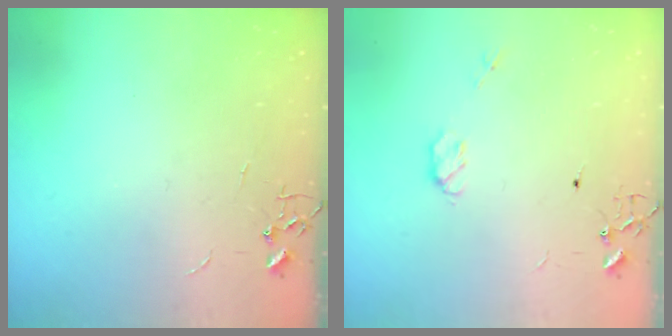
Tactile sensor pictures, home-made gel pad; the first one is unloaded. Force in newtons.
{"total": 3.9, "press": 3.8, "slide": 0.8}